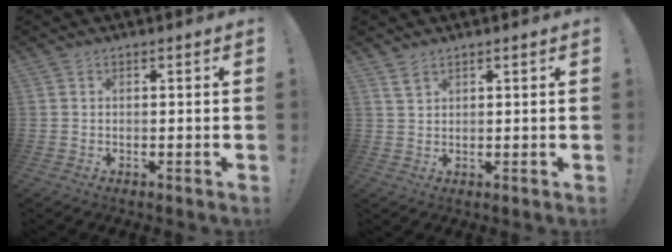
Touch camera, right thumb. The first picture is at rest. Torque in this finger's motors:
{"motor_torque": [0.60, -0.58, -0.09, 0.02, -0.01]}